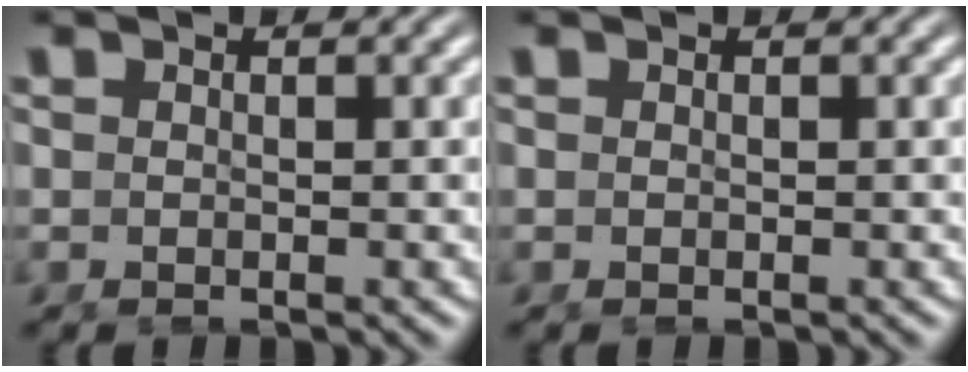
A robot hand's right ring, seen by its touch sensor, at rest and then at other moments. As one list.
[{"total": 0.0}]